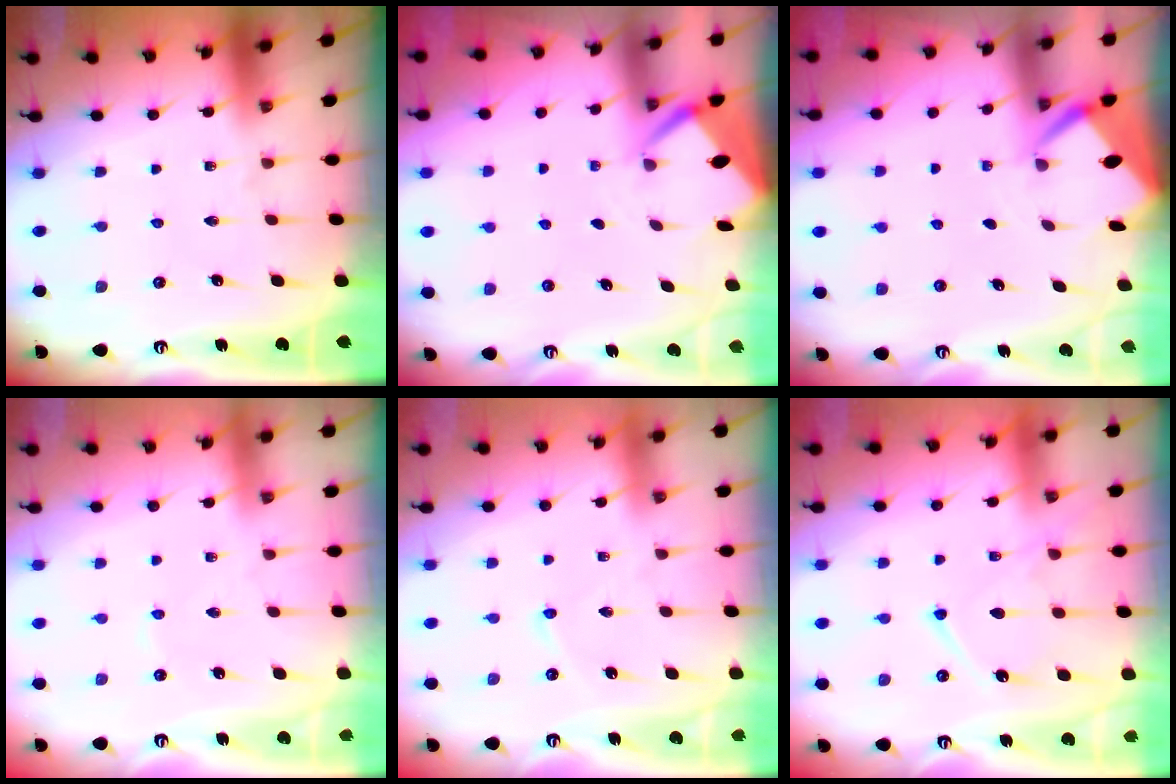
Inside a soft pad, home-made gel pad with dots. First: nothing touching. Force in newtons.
{"total": 2.7, "press": 2.7, "slide": 0.3}
{"total": 2.7, "press": 2.6, "slide": 0.3}
{"total": 1.6, "press": 1.6, "slide": 0.3}
{"total": 2.2, "press": 2.2, "slide": 0.2}
{"total": 11.8, "press": 11.8, "slide": 1.2}